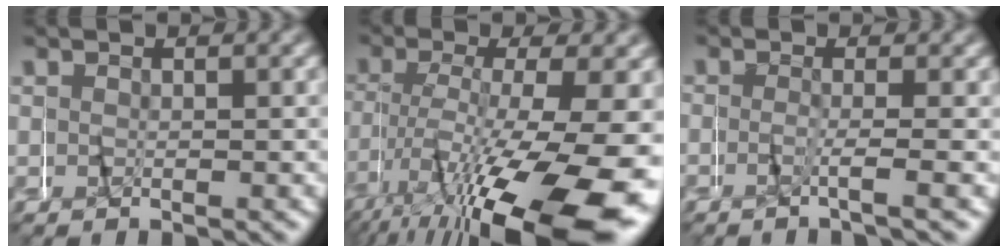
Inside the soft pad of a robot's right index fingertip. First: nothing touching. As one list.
[{"total": 12.0, "force": [-5.0, 4.2, 10.1], "torque": [-0.154, -0.020, -0.061]}, {"total": 1.2, "force": [-0.6, -0.8, 0.6], "torque": [-0.012, 0.002, -0.015]}]